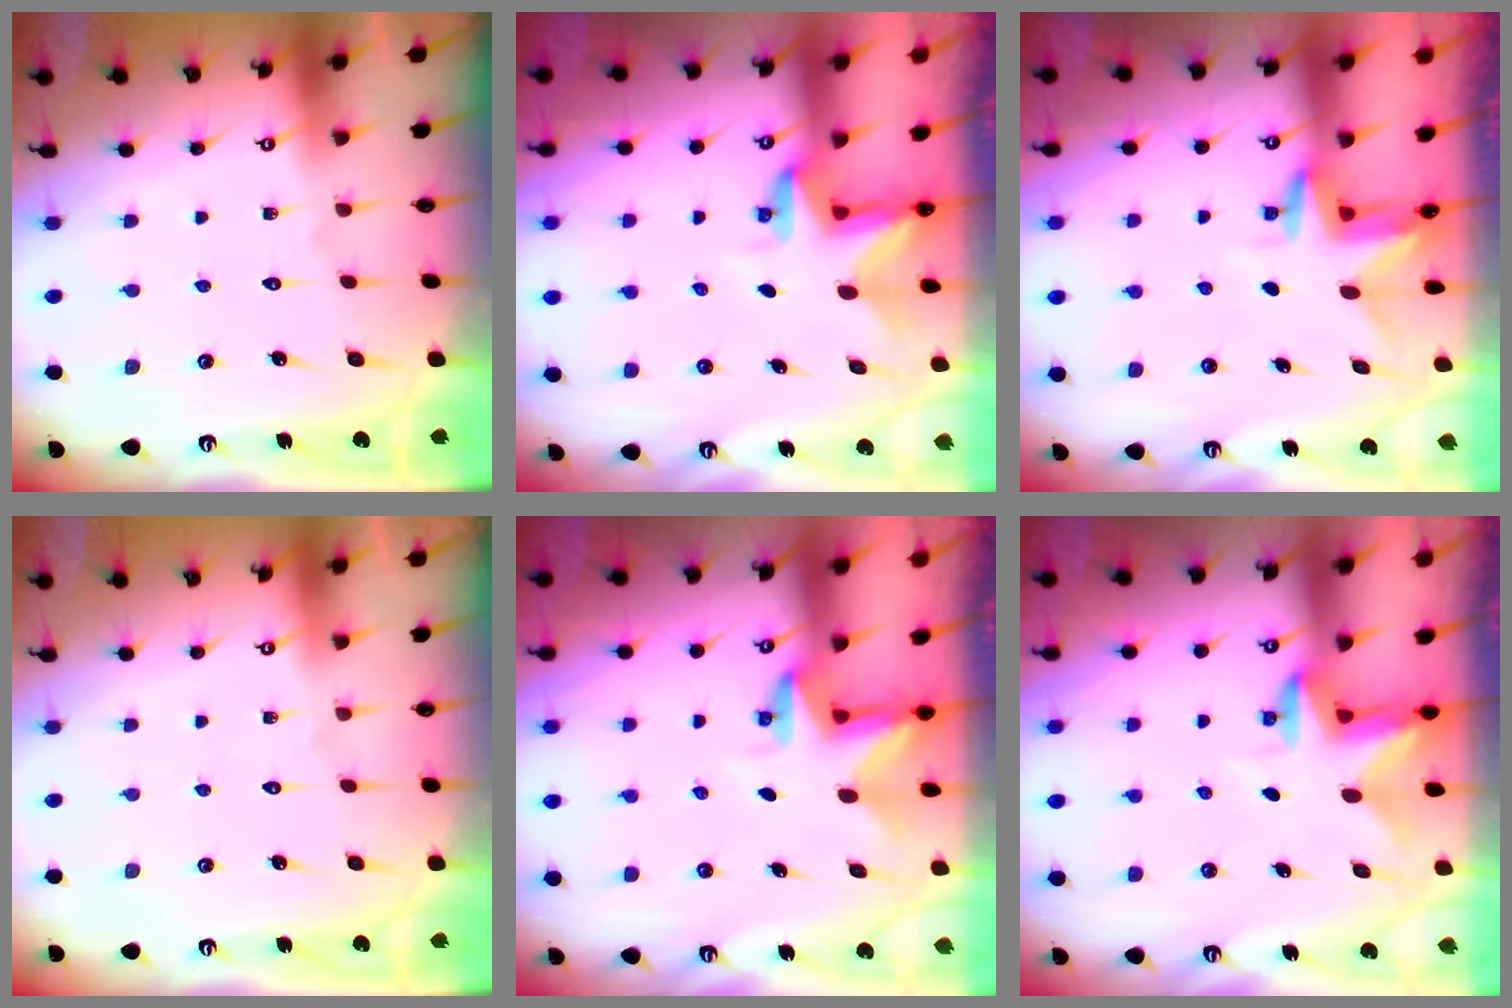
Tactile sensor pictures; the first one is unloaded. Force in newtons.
{"total": 2.8, "press": 2.8, "slide": 0.2}
{"total": 3.2, "press": 3.2, "slide": 0.3}
{"total": 0.0}
{"total": 2.9, "press": 2.9, "slide": 0.2}
{"total": 2.7, "press": 2.7, "slide": 0.5}